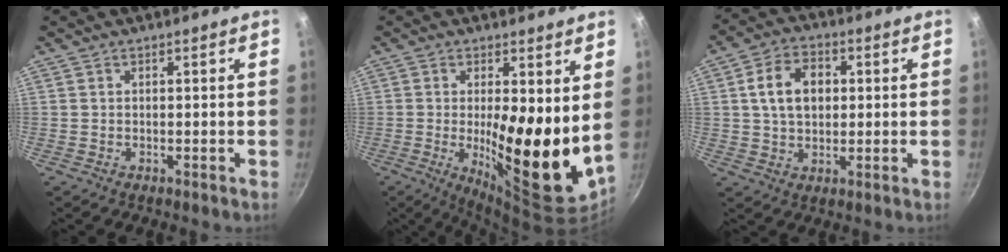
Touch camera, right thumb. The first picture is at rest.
{"total": 15.5, "force": [1.0, 4.7, 14.8], "torque": [-0.205, -0.034, 0.017]}
{"total": 9.5, "force": [1.5, 6.9, 6.5], "torque": [-0.092, 0.013, 0.019]}